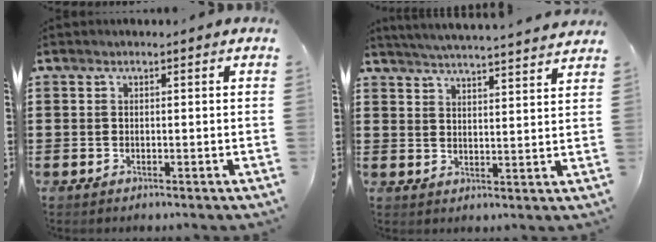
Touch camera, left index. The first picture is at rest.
{"total": 4.4, "force": [4.3, -0.9, 0.6], "torque": [-0.029, -0.029, 0.073]}